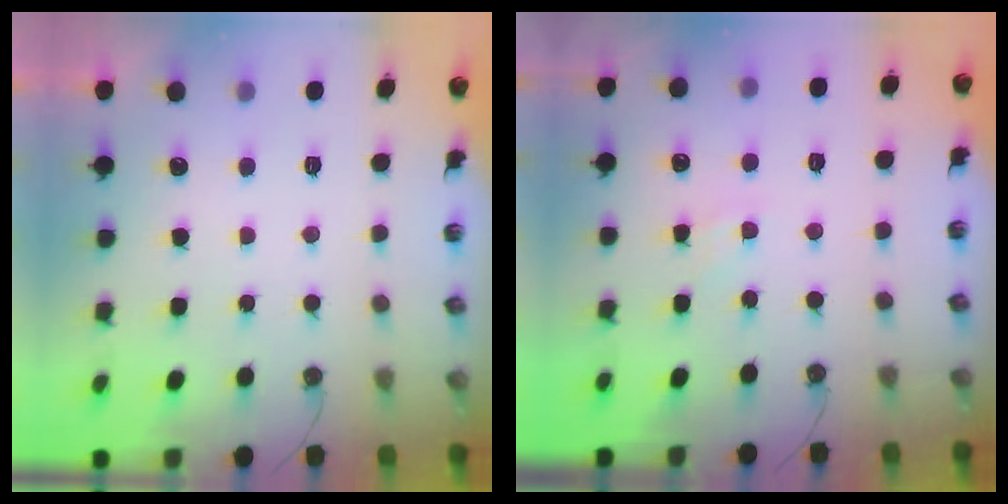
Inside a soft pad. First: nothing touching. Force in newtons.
{"total": 2.4, "press": 2.4, "slide": 0.4}